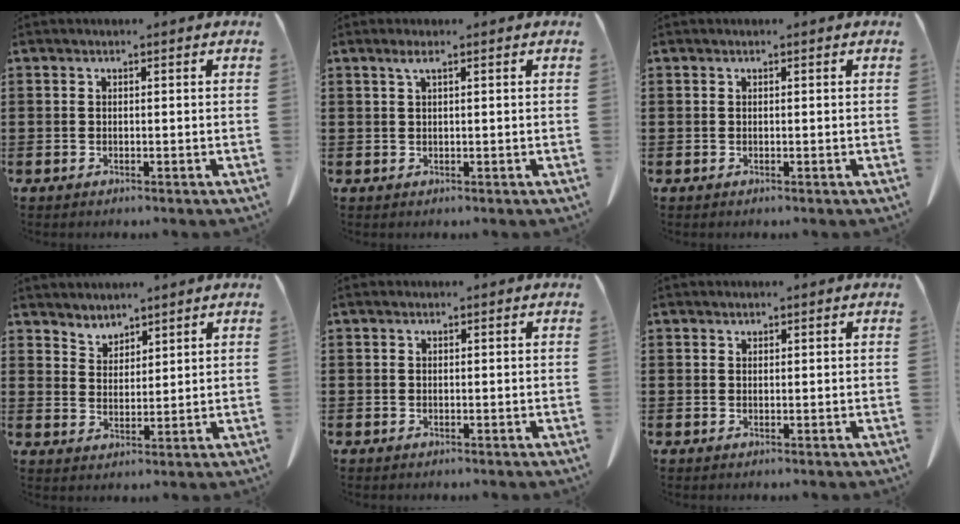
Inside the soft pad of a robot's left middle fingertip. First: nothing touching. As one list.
[{"total": 1.6, "force": [0.7, 0.1, 1.4], "torque": [-0.030, 0.000, 0.013]}, {"total": 0.0}, {"total": 3.3, "force": [3.2, 0.8, -0.3], "torque": [-0.005, -0.010, 0.063]}, {"total": 0.0}, {"total": 0.7, "force": [0.6, 0.2, 0.0], "torque": [-0.002, -0.002, 0.014]}]